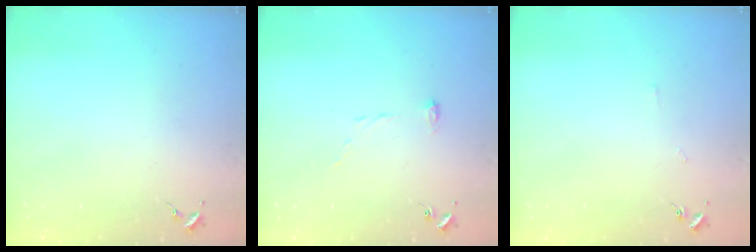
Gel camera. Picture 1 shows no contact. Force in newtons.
{"total": 6.9, "press": 6.9, "slide": 0.6}
{"total": 1.7, "press": 1.7, "slide": 0.3}